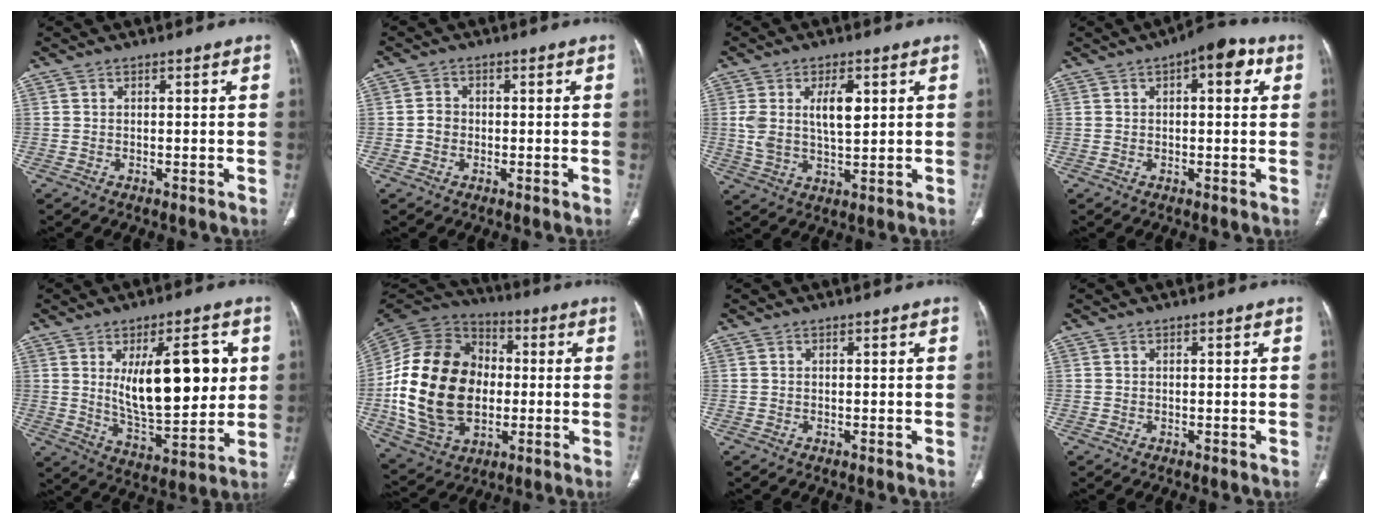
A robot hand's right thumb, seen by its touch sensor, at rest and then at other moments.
{"total": 2.3, "force": [-0.4, 2.0, 1.0], "torque": [-0.008, 0.008, -0.013]}
{"total": 8.4, "force": [2.2, 3.8, 7.1], "torque": [-0.131, -0.007, 0.046]}
{"total": 7.5, "force": [2.9, 3.3, 6.1], "torque": [-0.059, 0.013, 0.029]}
{"total": 18.4, "force": [3.9, 7.6, 16.3], "torque": [-0.223, -0.029, 0.073]}
{"total": 25.9, "force": [-1.7, 18.5, 18.0], "torque": [-0.329, 0.011, -0.022]}
{"total": 0.0}
{"total": 0.0}